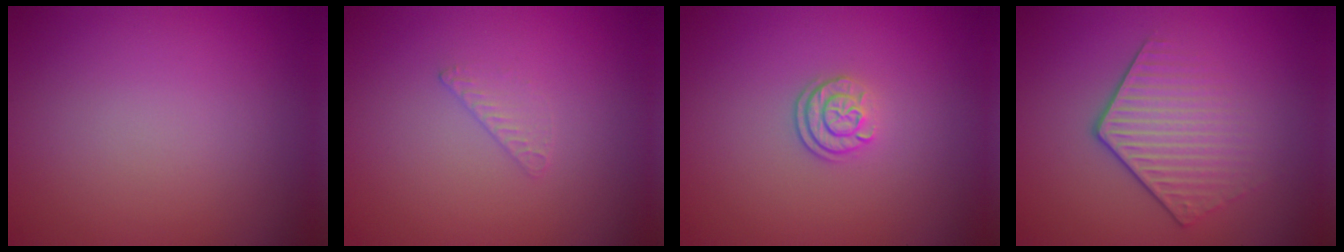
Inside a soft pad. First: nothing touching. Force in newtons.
{"total": 0.6, "press": 0.3, "slide": 0.5}
{"total": 2.2, "press": 1.7, "slide": 1.4}
{"total": 4.1, "press": 3.0, "slide": 2.8}